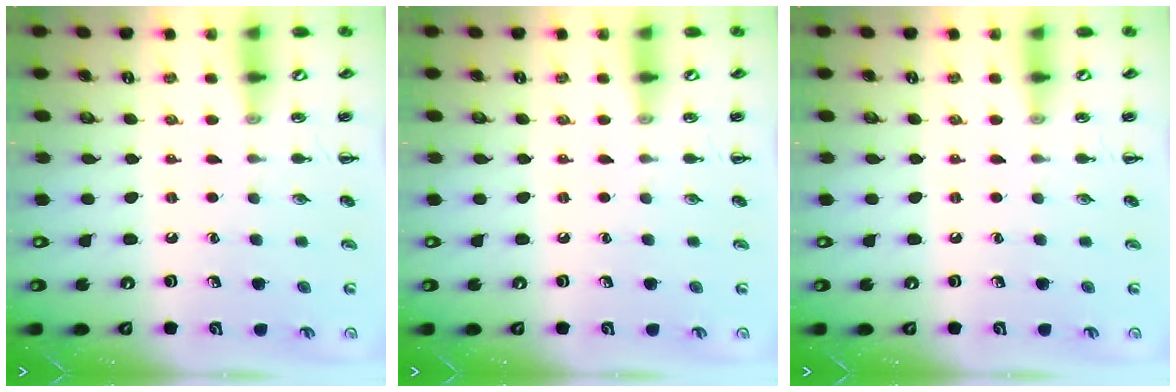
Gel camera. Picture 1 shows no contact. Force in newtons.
{"total": 0.0}
{"total": 0.0}